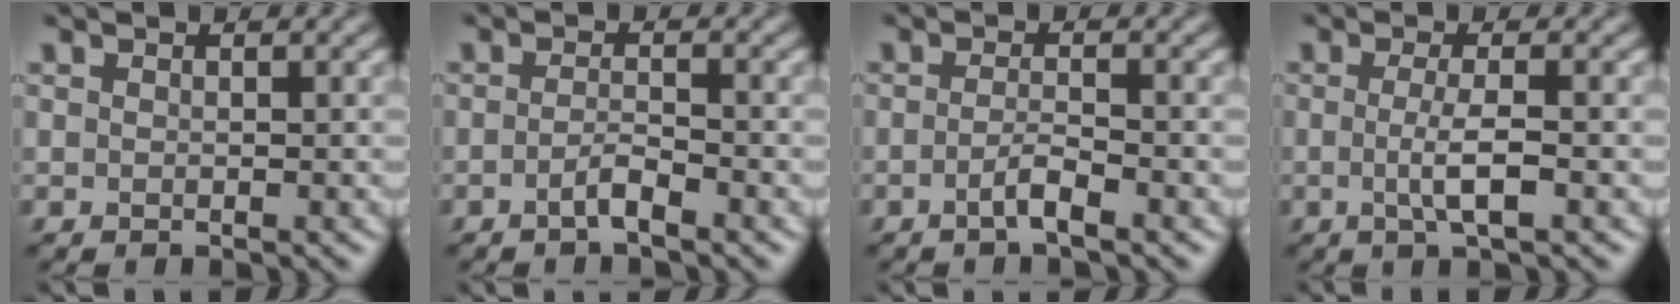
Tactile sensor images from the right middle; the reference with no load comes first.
{"total": 1.7, "force": [-1.0, 0.3, 1.4], "torque": [-0.027, 0.004, -0.023]}
{"total": 2.0, "force": [-0.9, 0.3, 1.7], "torque": [-0.031, 0.004, -0.023]}
{"total": 2.9, "force": [-0.4, 0.6, 2.8], "torque": [-0.053, -0.004, -0.008]}